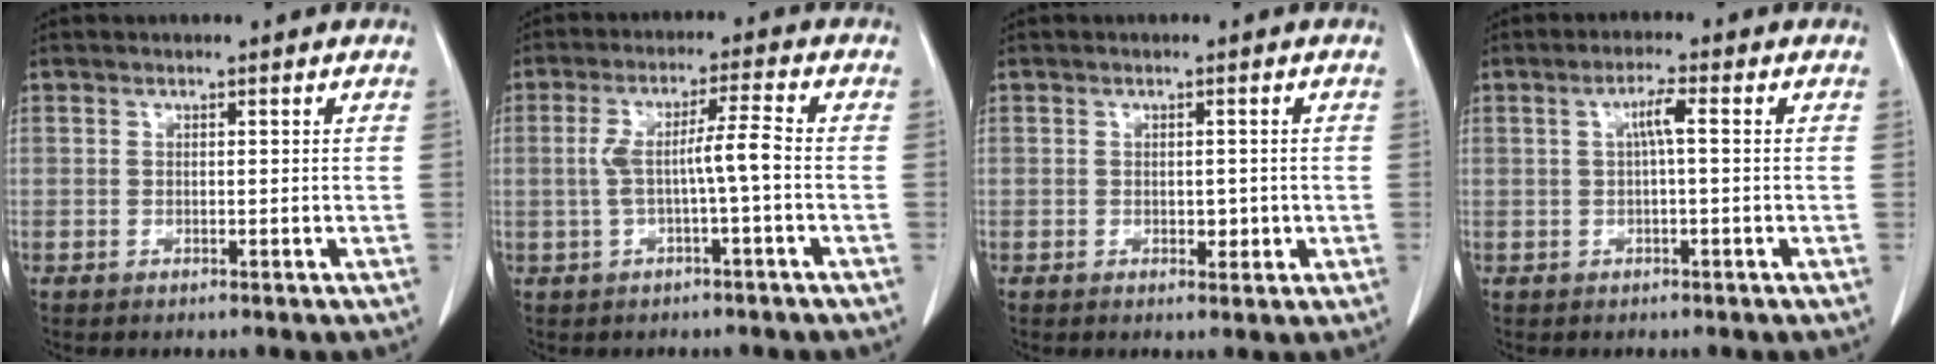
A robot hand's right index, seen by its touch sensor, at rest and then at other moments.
{"total": 5.8, "force": [-0.9, 0.0, 5.7], "torque": [-0.112, 0.020, -0.012]}
{"total": 1.7, "force": [-0.3, 1.2, 1.2], "torque": [-0.014, 0.000, 0.000]}
{"total": 2.9, "force": [0.4, 0.2, 2.8], "torque": [-0.054, 0.005, 0.008]}